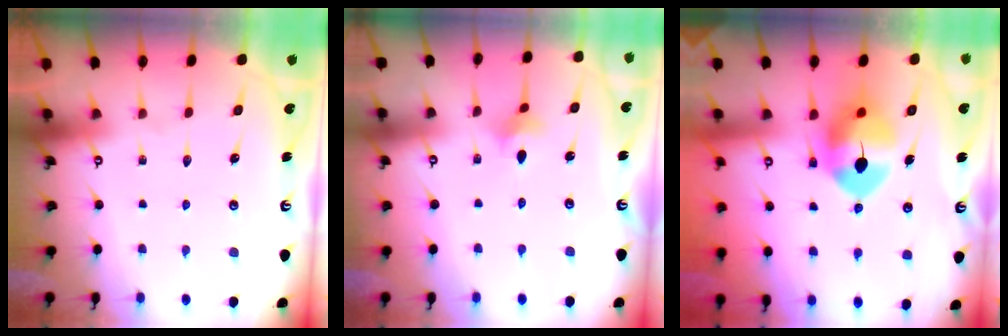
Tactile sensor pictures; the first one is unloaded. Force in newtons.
{"total": 3.1, "press": 3.1, "slide": 0.5}
{"total": 9.8, "press": 9.7, "slide": 1.5}